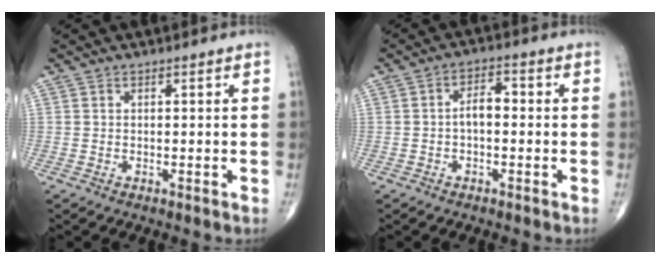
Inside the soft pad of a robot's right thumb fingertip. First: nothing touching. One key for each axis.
{"total": 3.9, "fx": -0.5, "fy": 2.1, "fz": 3.3, "tx": -0.046, "ty": 0.019, "tz": -0.015}